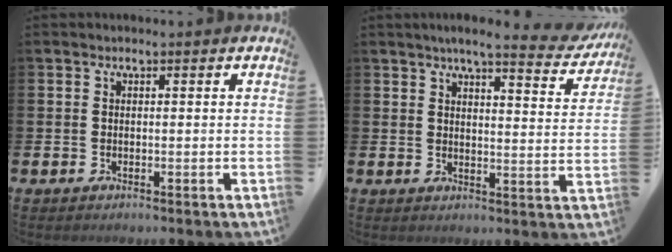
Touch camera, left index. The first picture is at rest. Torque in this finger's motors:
{"motor_torque": [1.03, -1.11, 0.31, 0.14]}